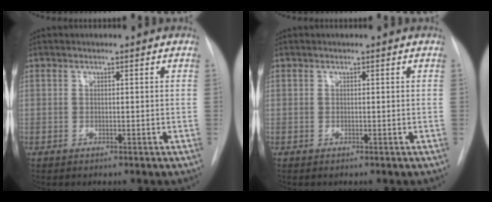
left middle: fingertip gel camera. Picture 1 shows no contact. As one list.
[{"total": 0.0}]